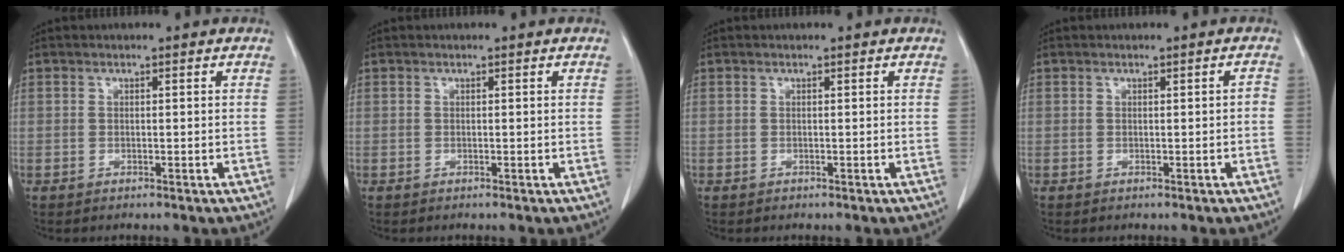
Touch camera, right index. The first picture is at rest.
{"total": 0.0}
{"total": 0.0}
{"total": 0.7, "force": [-0.2, 0.2, 0.6], "torque": [-0.006, 0.001, -0.001]}